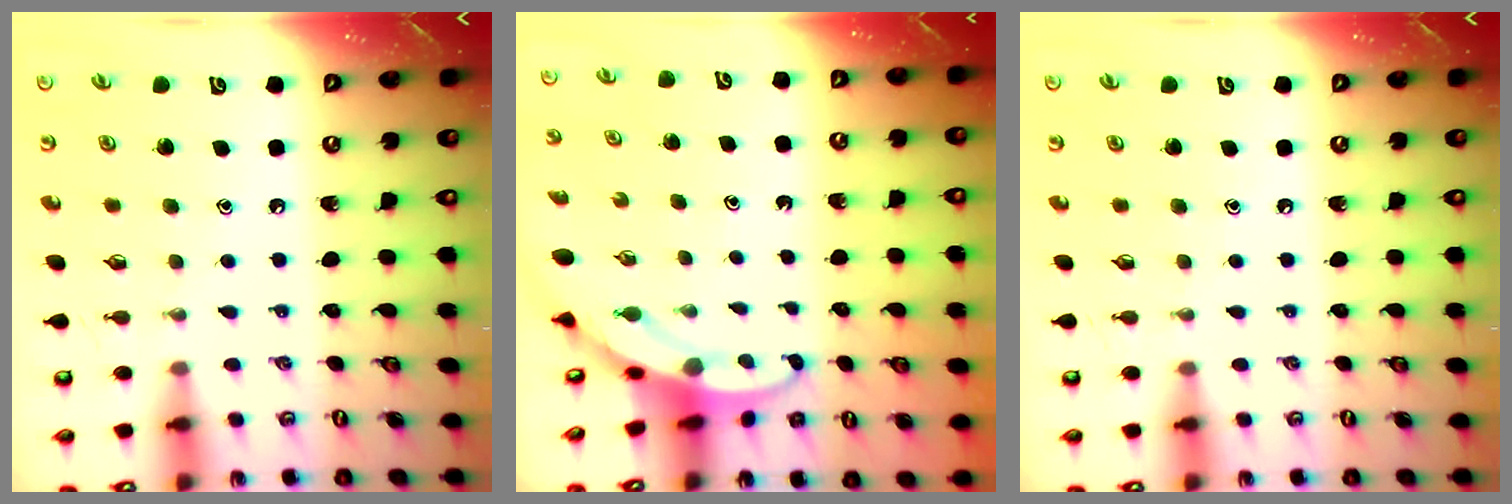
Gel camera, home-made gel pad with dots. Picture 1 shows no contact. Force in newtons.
{"total": 3.1, "press": 3.1, "slide": 0.2}
{"total": 0.0}